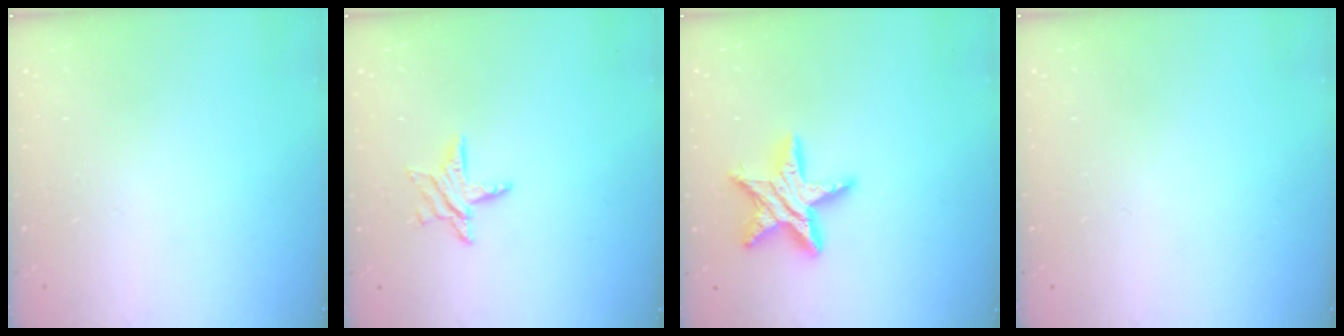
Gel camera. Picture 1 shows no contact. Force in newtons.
{"total": 7.4, "press": 7.4, "slide": 0.6}
{"total": 14.8, "press": 14.7, "slide": 1.3}
{"total": 0.0}